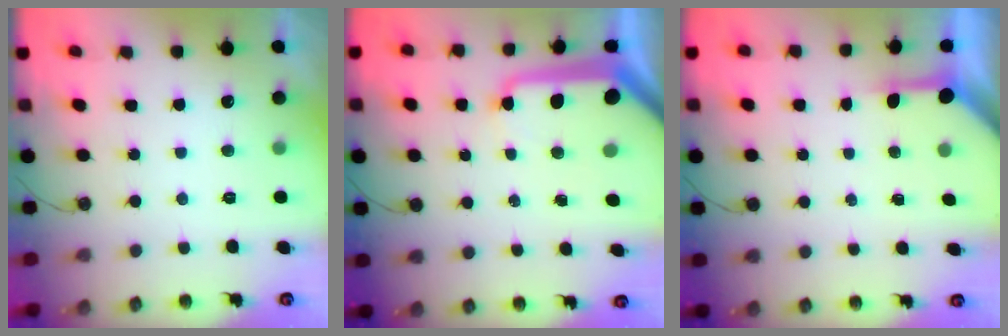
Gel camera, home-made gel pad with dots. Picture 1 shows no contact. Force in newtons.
{"total": 16.9, "press": 16.8, "slide": 1.7}
{"total": 3.5, "press": 3.5, "slide": 0.5}